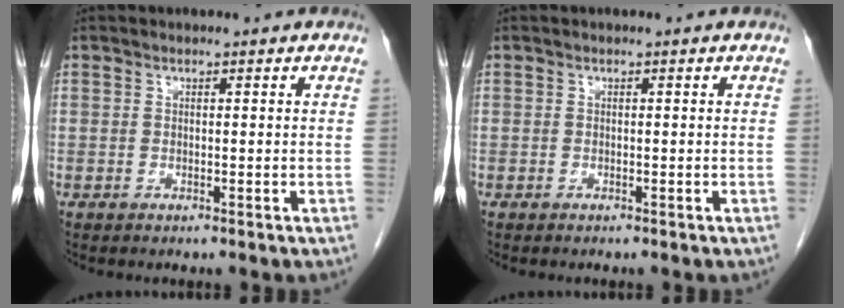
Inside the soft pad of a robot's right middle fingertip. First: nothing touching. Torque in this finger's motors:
{"motor_torque": [1.05, -1.09, 0.20, 0.05]}